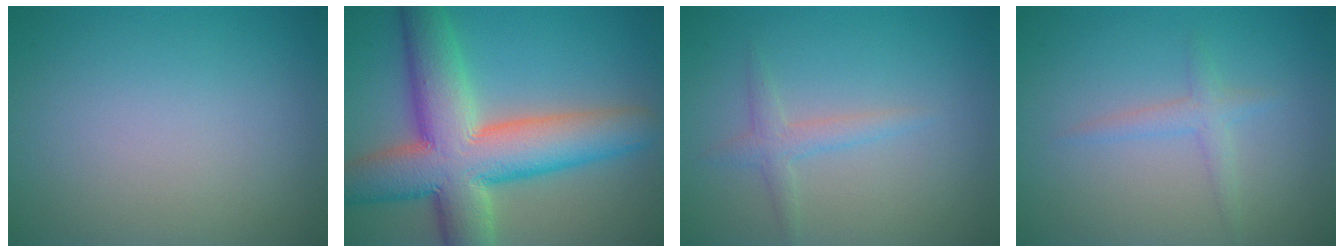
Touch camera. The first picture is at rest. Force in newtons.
{"total": 12.2, "press": 12.2, "slide": 0.6}
{"total": 1.7, "press": 1.7, "slide": 0.1}
{"total": 1.6, "press": 1.6, "slide": 0.0}